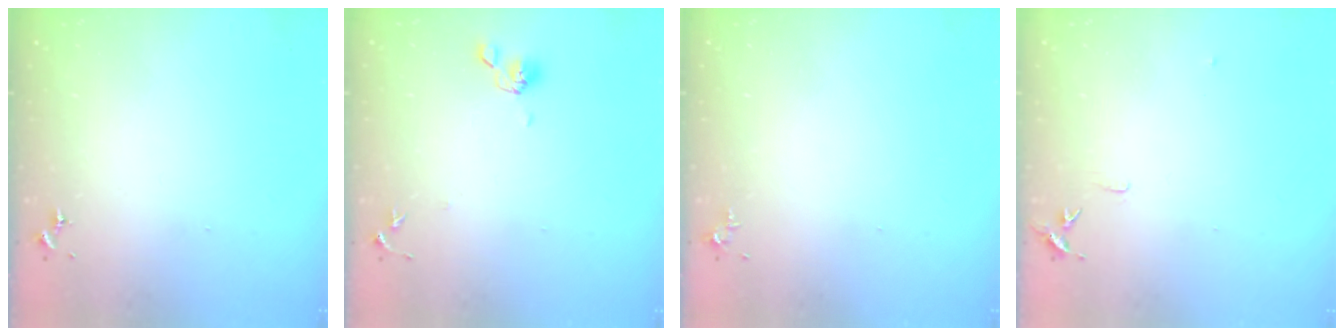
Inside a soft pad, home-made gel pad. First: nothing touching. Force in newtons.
{"total": 7.1, "press": 6.8, "slide": 1.8}
{"total": 3.5, "press": 3.4, "slide": 0.5}
{"total": 5.8, "press": 5.8, "slide": 0.6}